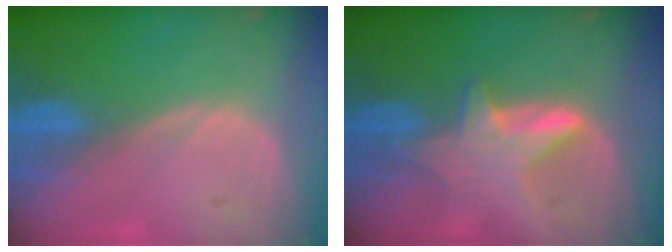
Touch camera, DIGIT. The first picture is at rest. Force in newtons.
{"total": 5.6, "press": 5.6, "slide": 0.4}